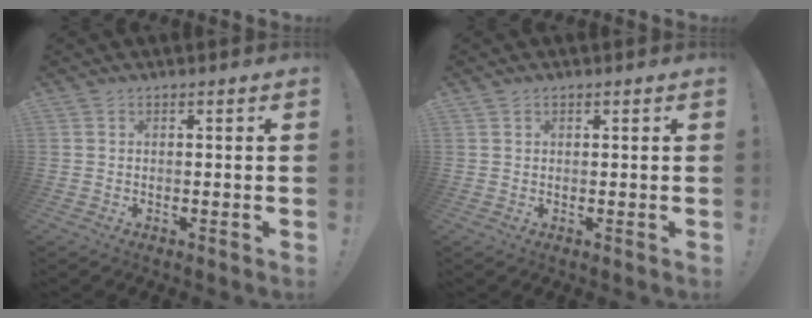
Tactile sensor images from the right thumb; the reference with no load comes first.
{"total": 0.7, "force": [0.5, 0.5, 0.1], "torque": [0.005, -0.002, 0.007]}